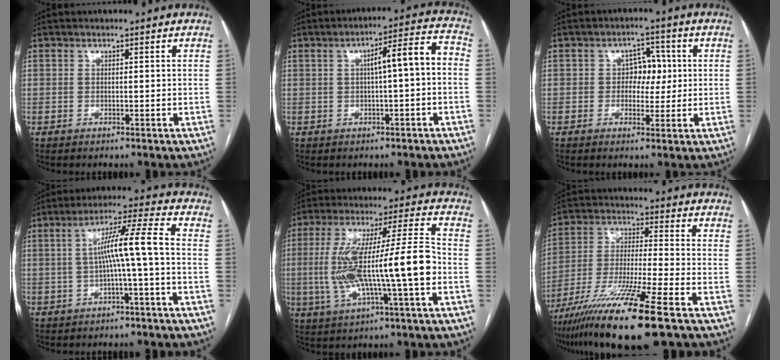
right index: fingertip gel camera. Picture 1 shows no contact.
{"total": 7.4, "force": [-0.1, 0.9, 7.4], "torque": [-0.106, 0.031, -0.003]}
{"total": 4.6, "force": [0.3, 3.2, 3.3], "torque": [-0.042, 0.015, 0.005]}
{"total": 7.9, "force": [-0.8, -0.8, 7.9], "torque": [-0.136, 0.025, -0.011]}
{"total": 16.7, "force": [-2.4, 1.1, 16.4], "torque": [-0.310, 0.018, -0.040]}
{"total": 16.7, "force": [-10.6, -0.6, 12.9], "torque": [-0.251, -0.048, -0.191]}